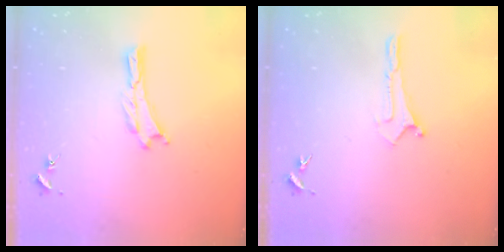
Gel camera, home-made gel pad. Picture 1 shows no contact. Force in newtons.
{"total": 0.0}